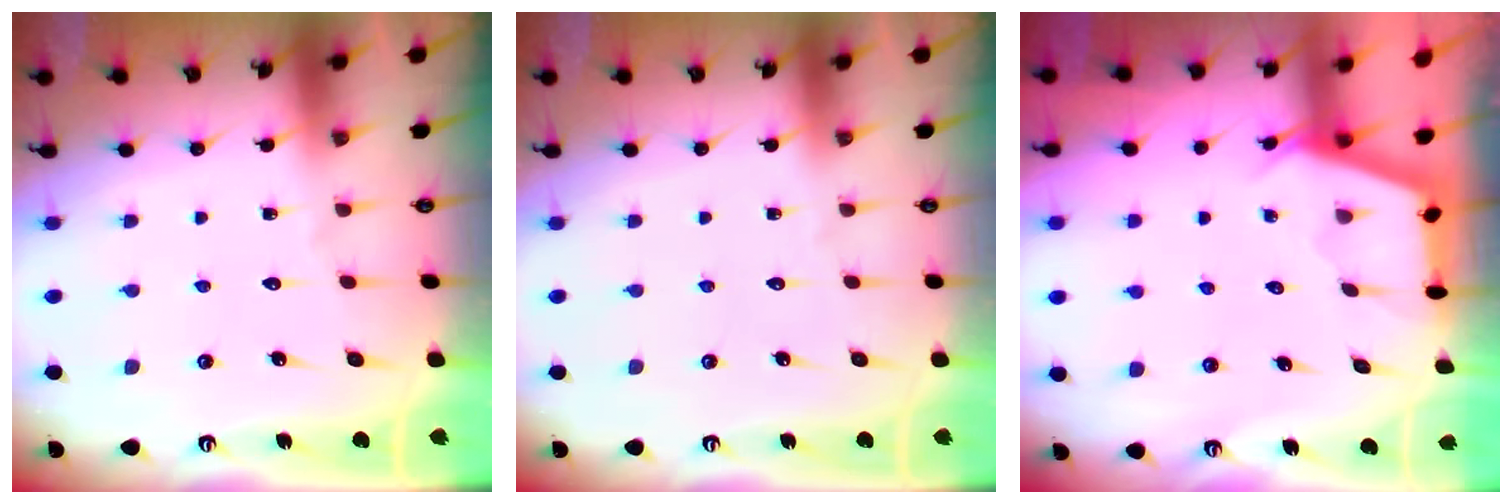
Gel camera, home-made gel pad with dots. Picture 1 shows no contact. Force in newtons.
{"total": 0.0}
{"total": 2.8, "press": 2.8, "slide": 0.3}